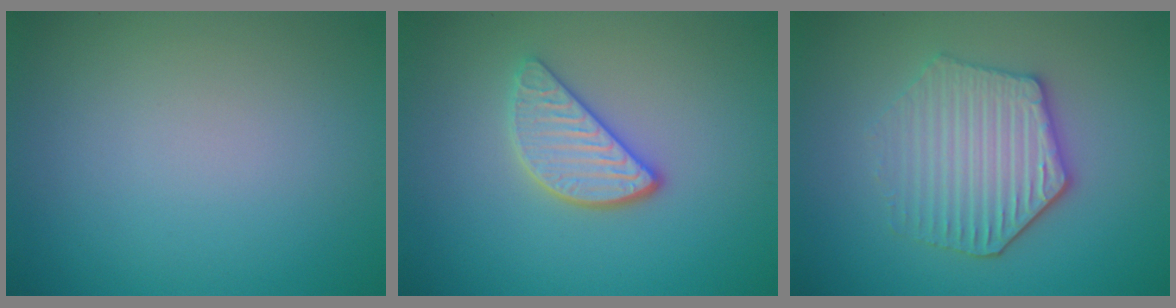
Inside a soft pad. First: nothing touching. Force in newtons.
{"total": 3.2, "press": 2.8, "slide": 1.5}
{"total": 4.4, "press": 4.1, "slide": 1.7}